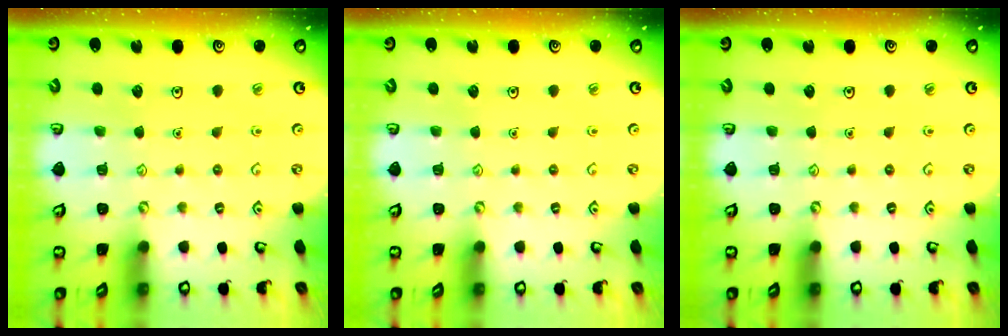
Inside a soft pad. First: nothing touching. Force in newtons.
{"total": 0.0}
{"total": 0.0}